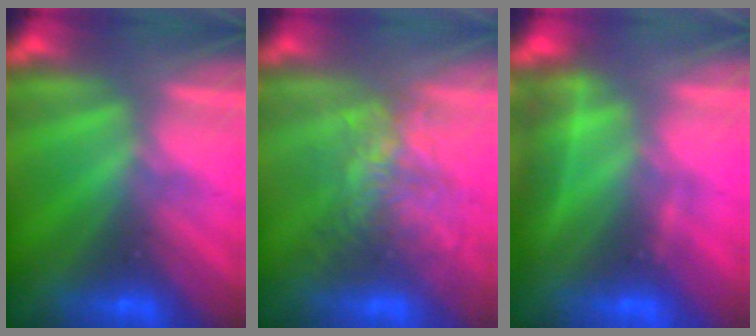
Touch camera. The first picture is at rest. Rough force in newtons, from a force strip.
{"total": 3.5}
{"total": 2.3}